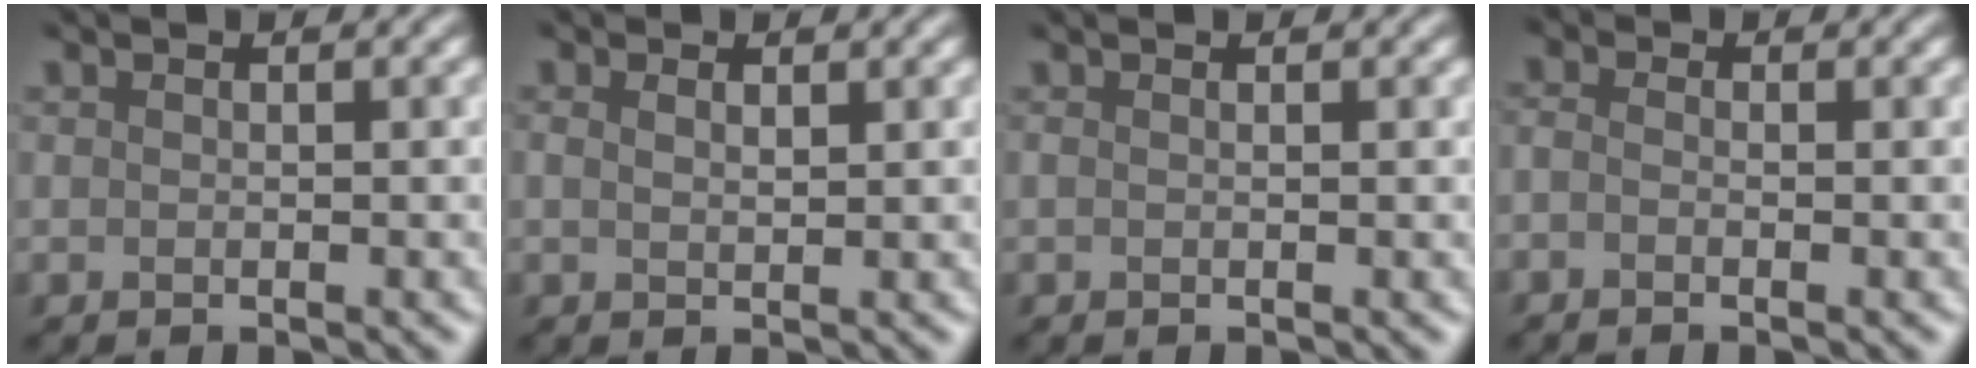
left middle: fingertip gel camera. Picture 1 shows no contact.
{"total": 1.1, "force": [0.0, -0.9, -0.7], "torque": [-0.005, 0.000, 0.017]}
{"total": 1.1, "force": [0.4, 0.6, 0.9], "torque": [0.001, 0.009, -0.007]}
{"total": 1.5, "force": [-1.5, -0.3, -0.2], "torque": [-0.010, 0.000, -0.009]}